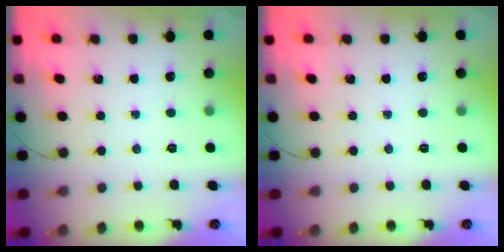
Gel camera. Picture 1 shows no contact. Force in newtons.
{"total": 0.0}